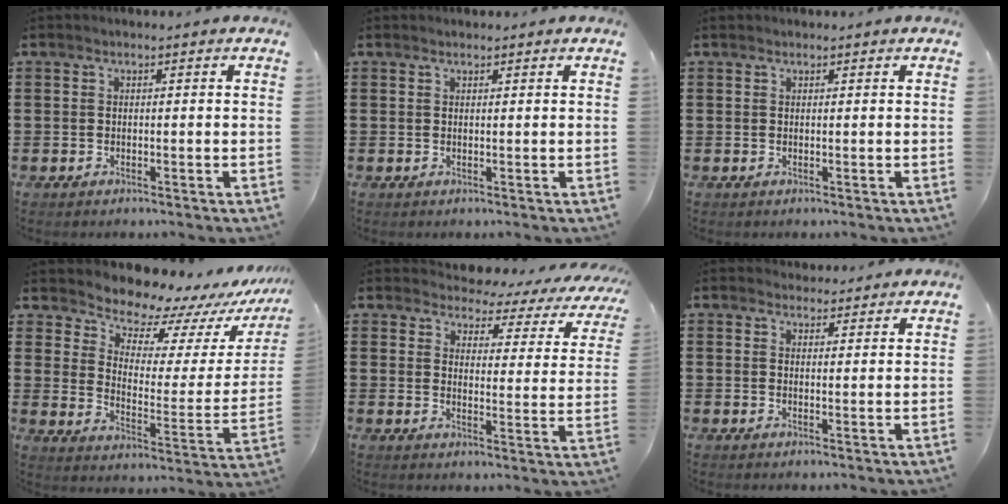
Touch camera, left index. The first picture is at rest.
{"total": 0.5, "force": [0.5, 0.2, 0.1], "torque": [-0.003, 0.001, 0.010]}
{"total": 0.6, "force": [0.4, 0.4, 0.0], "torque": [-0.001, 0.003, 0.008]}
{"total": 8.3, "force": [7.9, 2.4, 1.0], "torque": [-0.043, -0.075, 0.137]}
{"total": 3.1, "force": [2.7, 1.2, 0.8], "torque": [-0.027, -0.021, 0.038]}
{"total": 2.1, "force": [2.0, 0.7, 0.0], "torque": [0.003, -0.002, 0.037]}